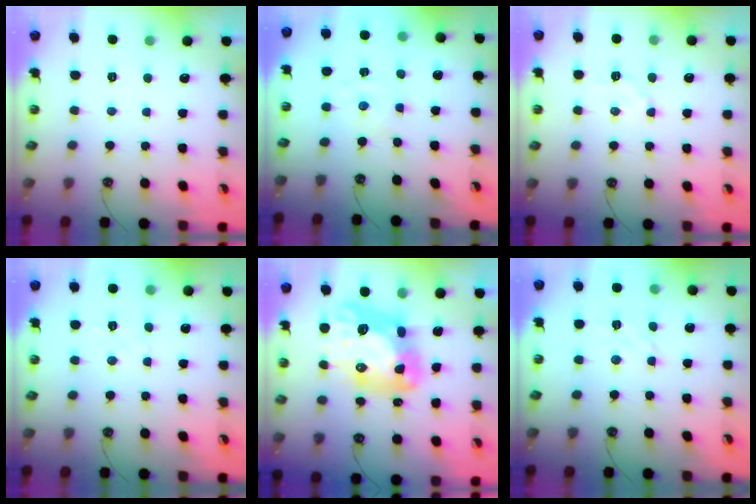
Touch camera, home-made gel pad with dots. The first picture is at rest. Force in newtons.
{"total": 0.0}
{"total": 2.8, "press": 2.8, "slide": 0.5}
{"total": 3.4, "press": 3.3, "slide": 0.5}
{"total": 17.9, "press": 17.8, "slide": 1.9}
{"total": 2.9, "press": 2.9, "slide": 0.5}